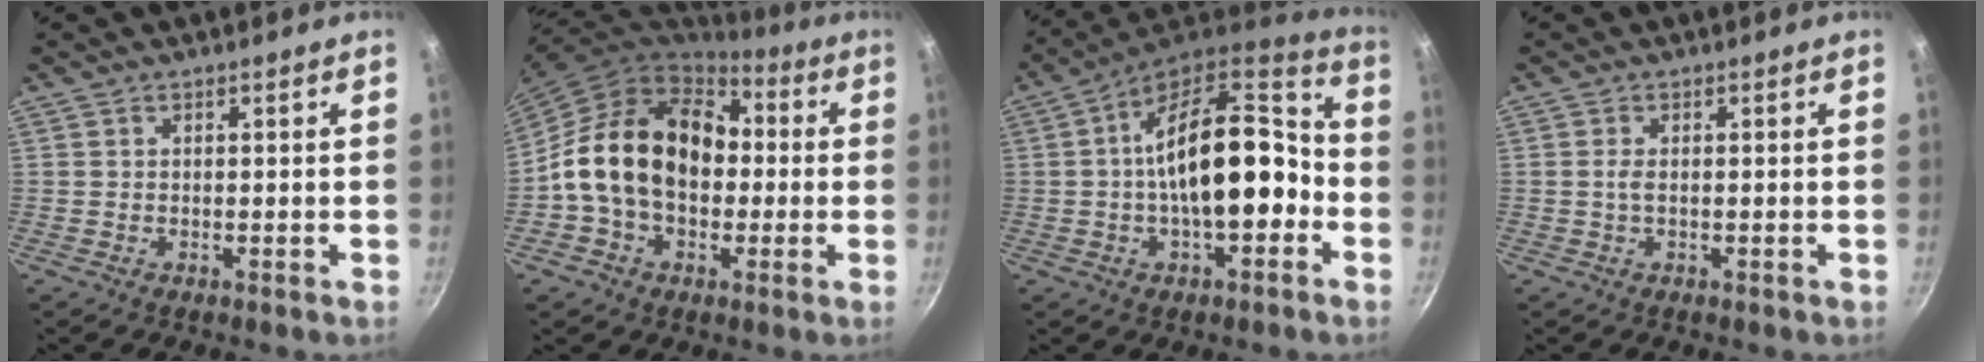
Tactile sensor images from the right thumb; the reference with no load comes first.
{"total": 19.7, "force": [0.3, 14.5, 13.5], "torque": [-0.205, 0.046, -0.002]}
{"total": 20.5, "force": [-2.5, 10.1, 17.7], "torque": [-0.246, 0.056, -0.050]}
{"total": 1.3, "force": [0.0, 0.5, 1.2], "torque": [-0.028, 0.001, -0.002]}